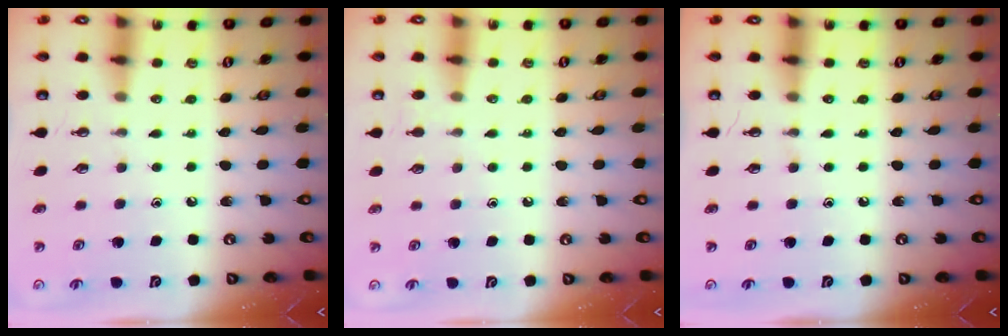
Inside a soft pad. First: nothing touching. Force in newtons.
{"total": 4.0, "press": 4.0, "slide": 0.5}
{"total": 0.0}